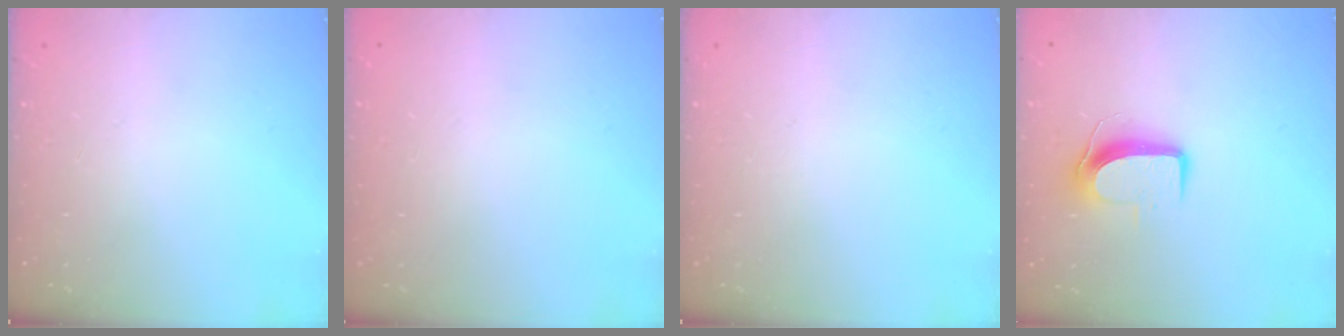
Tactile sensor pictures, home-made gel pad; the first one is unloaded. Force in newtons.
{"total": 0.5, "press": 0.5, "slide": 0.1}
{"total": 0.0}
{"total": 9.3, "press": 9.3, "slide": 1.1}